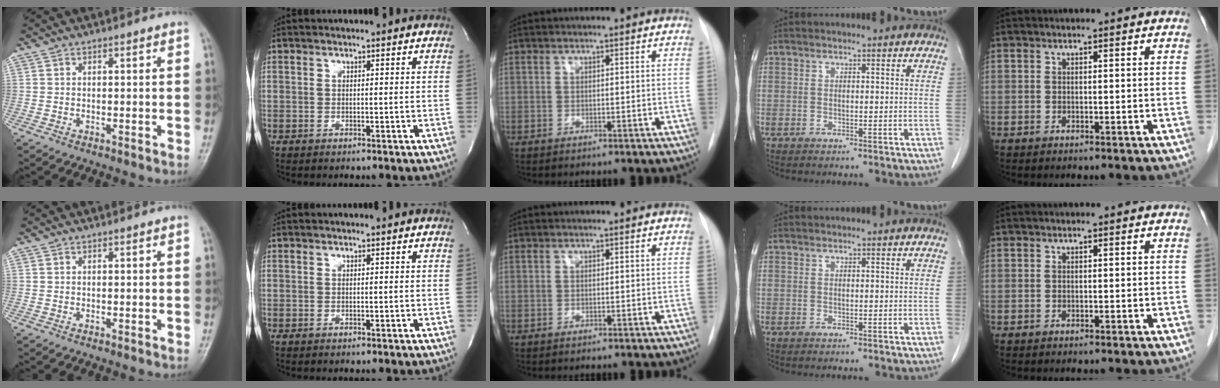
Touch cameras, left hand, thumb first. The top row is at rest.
{}